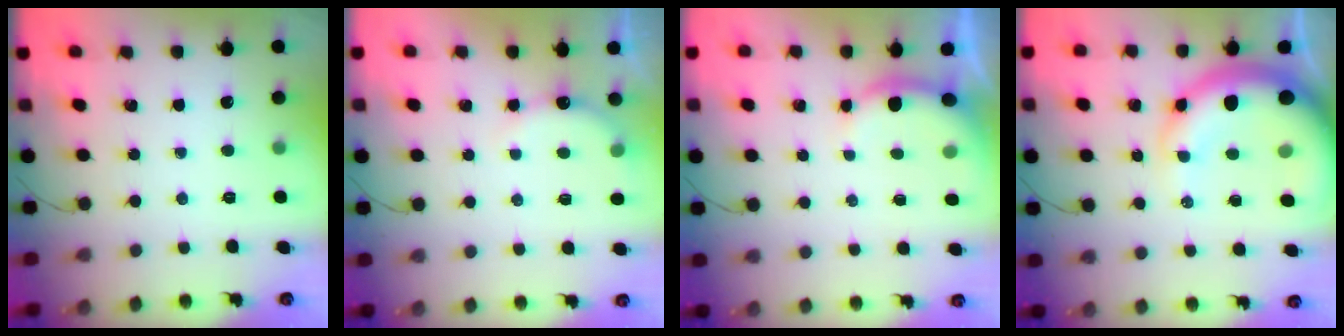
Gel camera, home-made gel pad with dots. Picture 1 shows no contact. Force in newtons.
{"total": 6.2, "press": 6.1, "slide": 1.2}
{"total": 3.3, "press": 3.2, "slide": 0.8}
{"total": 18.1, "press": 17.7, "slide": 4.1}